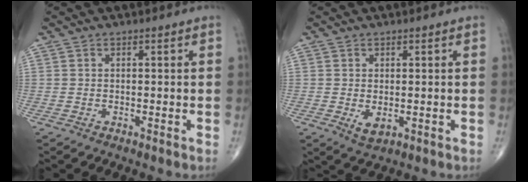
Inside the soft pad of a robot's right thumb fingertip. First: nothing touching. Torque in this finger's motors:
{"motor_torque": [-0.26, 0.21, 0.21, 0.21, 0.00]}